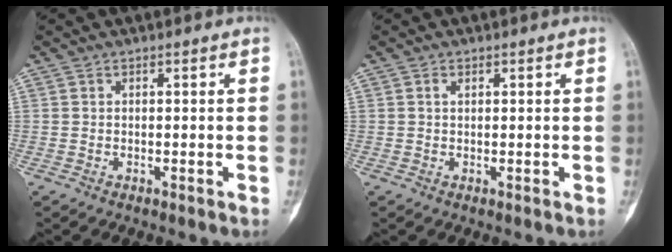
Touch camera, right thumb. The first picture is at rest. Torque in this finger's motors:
{"motor_torque": [-0.03, 0.03, -0.04, -0.29, 0.09]}